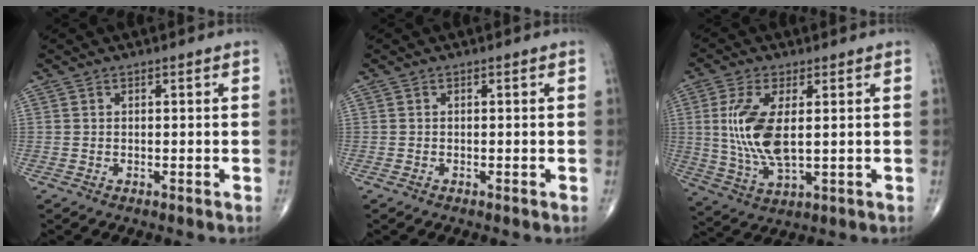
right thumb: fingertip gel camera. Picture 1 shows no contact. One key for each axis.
{"total": 0.0}
{"total": 11.6, "fx": 1.4, "fy": 4.9, "fz": 10.5, "tx": -0.229, "ty": -0.014, "tz": 0.036}